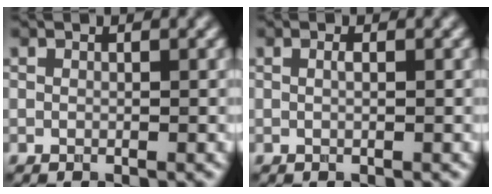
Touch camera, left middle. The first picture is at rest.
{"total": 0.5, "force": [0.0, 0.1, 0.5], "torque": [-0.012, 0.003, 0.001]}